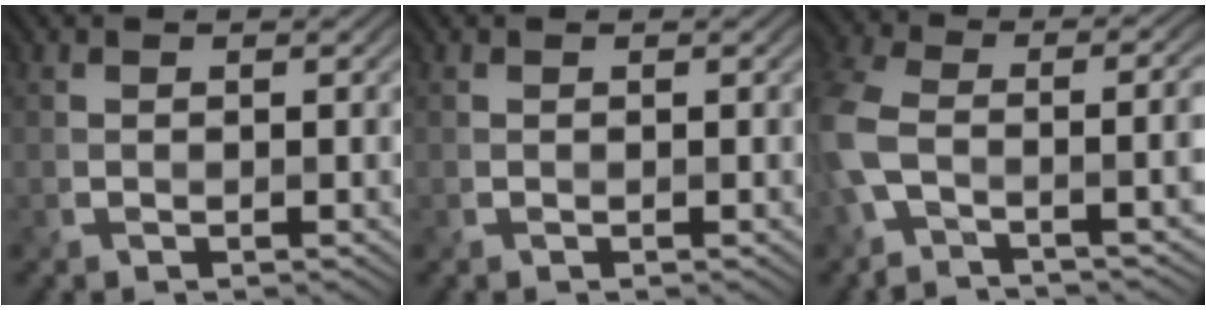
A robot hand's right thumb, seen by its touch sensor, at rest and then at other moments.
{"total": 0.0}
{"total": 10.2, "force": [-2.9, 4.1, 8.9], "torque": [-0.200, -0.012, -0.061]}